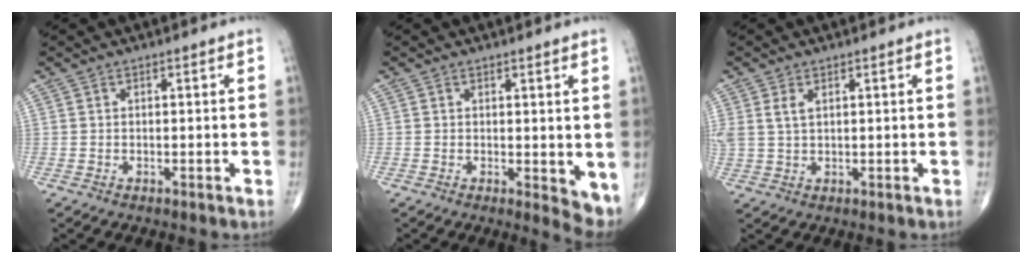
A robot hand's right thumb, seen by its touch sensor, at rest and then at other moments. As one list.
[{"total": 4.7, "force": [0.4, 2.0, 4.3], "torque": [-0.049, -0.014, 0.006]}, {"total": 3.5, "force": [1.3, 1.9, 2.6], "torque": [-0.066, 0.007, 0.035]}]